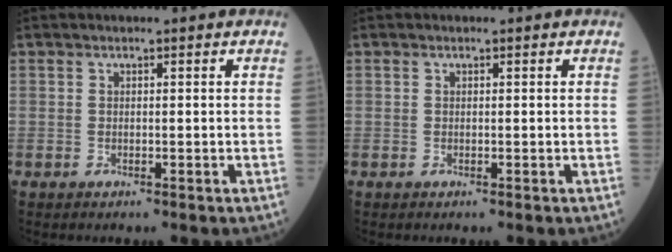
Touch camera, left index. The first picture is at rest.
{"total": 0.0}